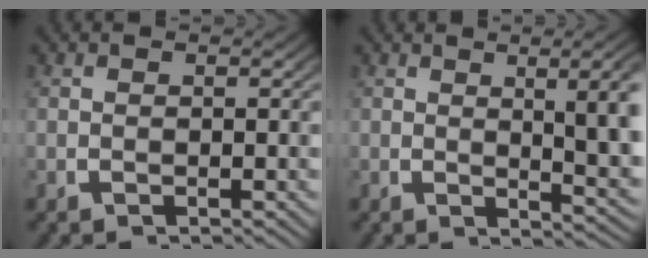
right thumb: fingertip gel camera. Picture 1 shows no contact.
{"total": 6.1, "force": [0.5, 2.4, 5.6], "torque": [-0.064, -0.006, 0.013]}